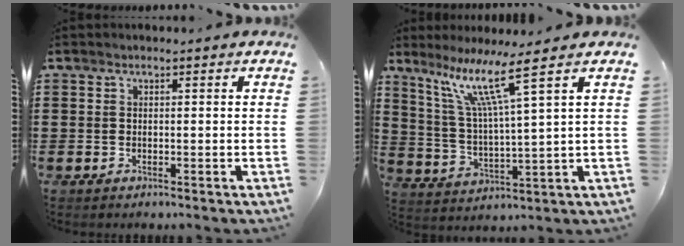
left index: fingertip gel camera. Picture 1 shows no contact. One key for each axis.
{"total": 9.8, "fx": 6.3, "fy": -0.3, "fz": 7.5, "tx": -0.163, "ty": -0.025, "tz": 0.106}